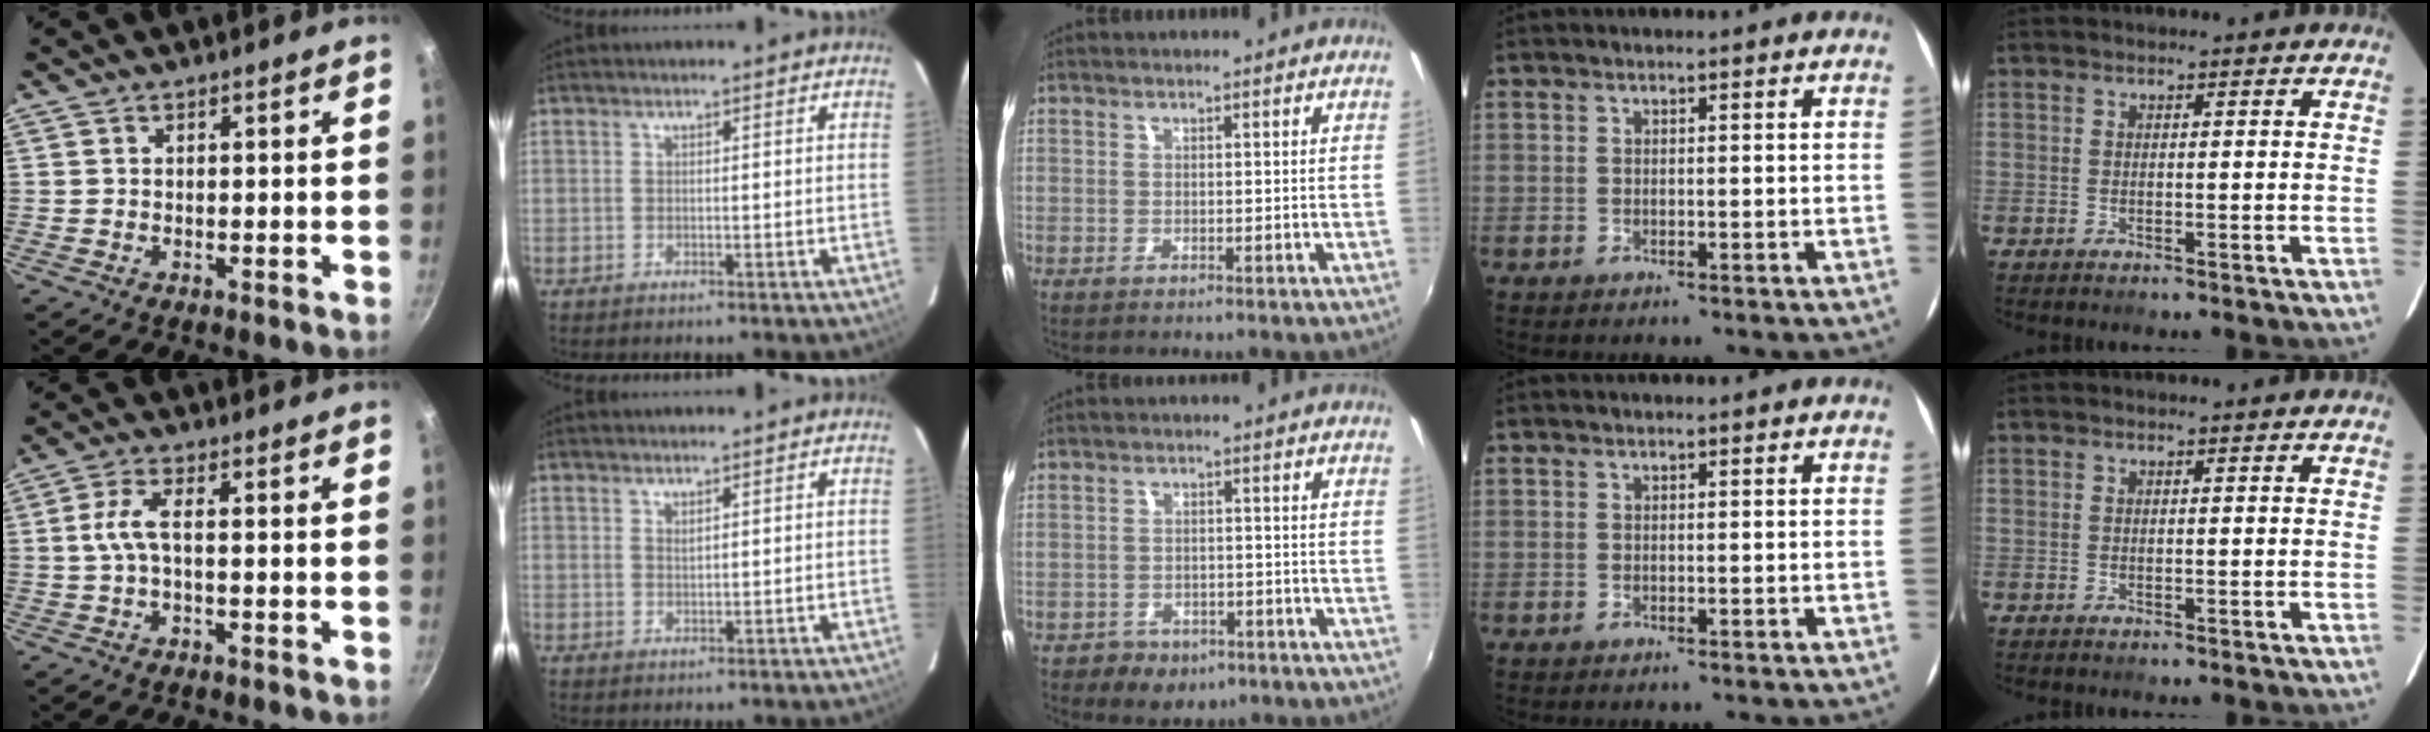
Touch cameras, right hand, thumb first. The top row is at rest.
{"thumb": {"total": 4.4, "force": [-0.5, 1.3, 4.1], "torque": [-0.100, 0.015, -0.013]}, "index": {"total": 1.0, "force": [0.7, 0.3, 0.6], "torque": [-0.010, 0.001, 0.013]}, "middle": {"total": 6.1, "force": [-3.6, 4.4, 2.2], "torque": [-0.066, -0.001, -0.041]}}